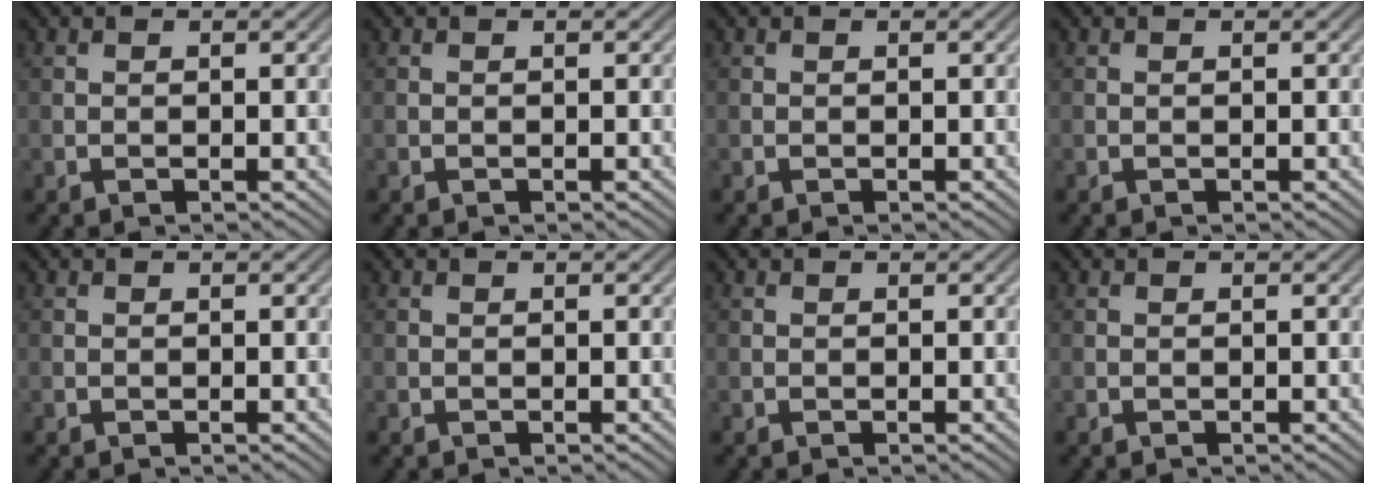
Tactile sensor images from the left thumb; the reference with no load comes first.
{"total": 0.0}
{"total": 0.0}
{"total": 0.0}
{"total": 0.0}
{"total": 0.0}
{"total": 0.0}
{"total": 0.0}